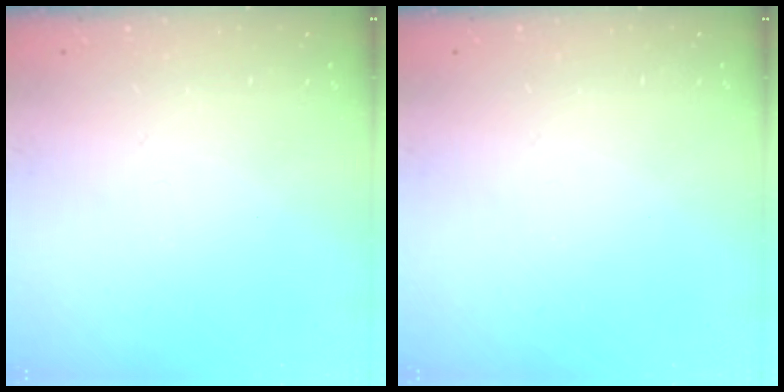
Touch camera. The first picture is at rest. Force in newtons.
{"total": 0.0}